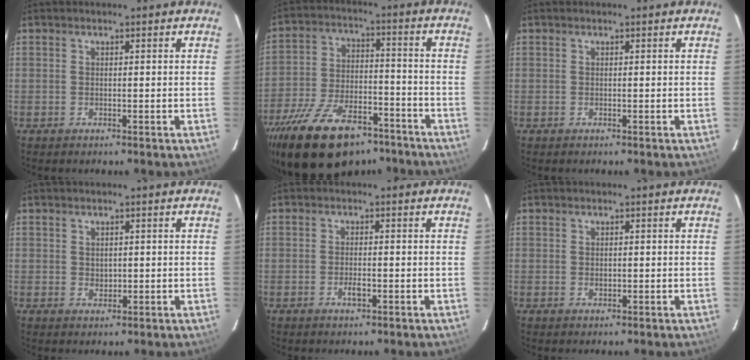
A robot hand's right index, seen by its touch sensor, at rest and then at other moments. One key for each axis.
{"total": 21.4, "fx": -15.3, "fy": 9.8, "fz": 11.2, "tx": -0.227, "ty": -0.011, "tz": -0.237}
{"total": 0.0}
{"total": 1.6, "fx": 0.4, "fy": 1.3, "fz": 0.7, "tx": -0.009, "ty": 0.002, "tz": 0.009}
{"total": 2.2, "fx": -0.9, "fy": 0.8, "fz": 1.8, "tx": -0.035, "ty": -0.001, "tz": -0.016}
{"total": 1.0, "fx": 0.1, "fy": 0.8, "fz": 0.6, "tx": -0.009, "ty": 0.002, "tz": 0.003}